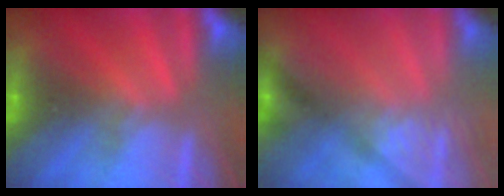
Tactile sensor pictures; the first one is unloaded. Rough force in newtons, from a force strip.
{"total": 2.7}